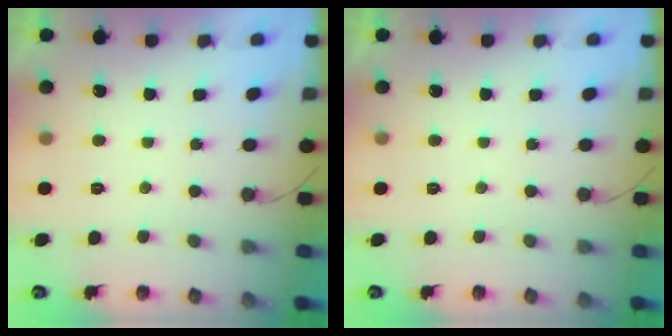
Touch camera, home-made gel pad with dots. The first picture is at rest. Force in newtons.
{"total": 0.0}